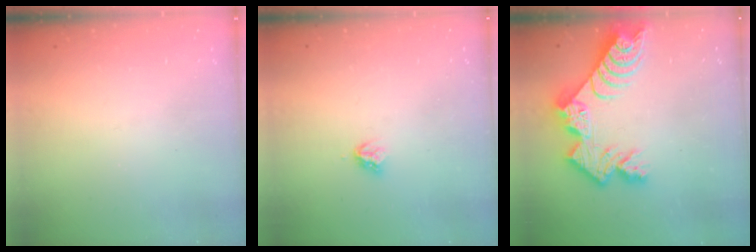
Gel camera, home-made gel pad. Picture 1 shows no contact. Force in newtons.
{"total": 3.5, "press": 3.4, "slide": 0.3}
{"total": 13.8, "press": 13.8, "slide": 1.1}